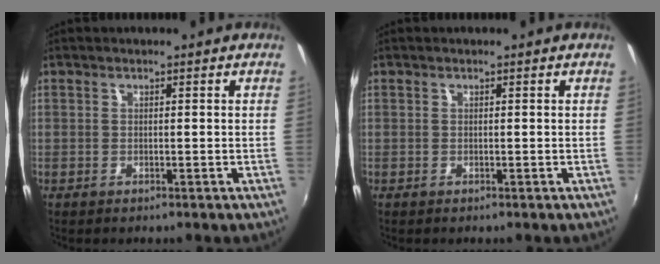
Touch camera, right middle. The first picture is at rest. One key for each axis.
{"total": 0.0}